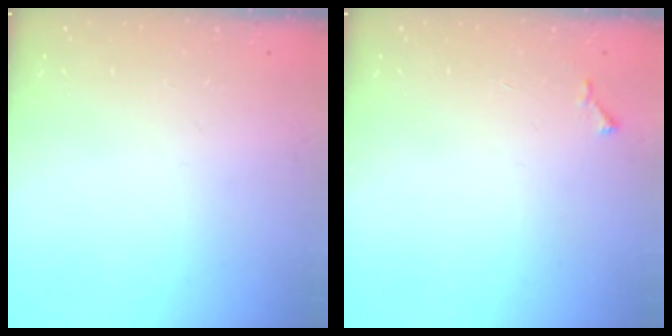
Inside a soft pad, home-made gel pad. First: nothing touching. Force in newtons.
{"total": 3.7, "press": 3.6, "slide": 0.5}